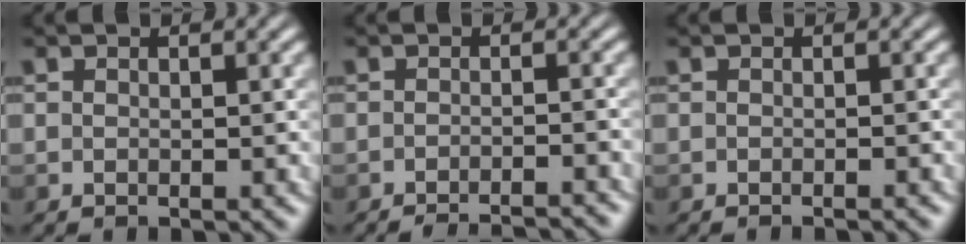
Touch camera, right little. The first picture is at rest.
{"total": 3.4, "force": [-2.9, 0.5, 1.7], "torque": [-0.001, 0.004, -0.046]}
{"total": 0.5, "force": [-0.5, -0.2, 0.0], "torque": [-0.001, -0.001, -0.010]}